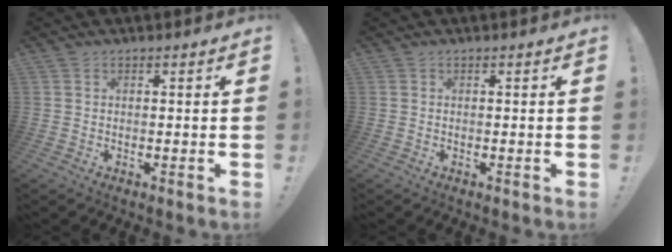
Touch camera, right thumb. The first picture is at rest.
{"total": 0.0}